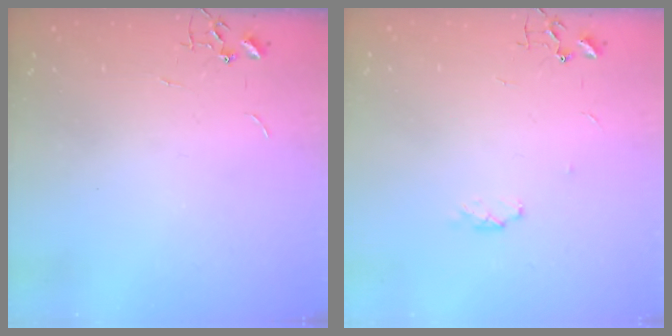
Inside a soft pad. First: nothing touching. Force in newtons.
{"total": 3.9, "press": 3.8, "slide": 0.8}